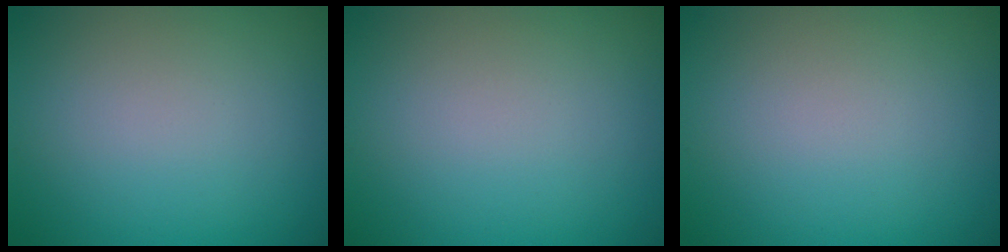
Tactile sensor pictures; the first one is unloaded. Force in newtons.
{"total": 0.0}
{"total": 0.0}